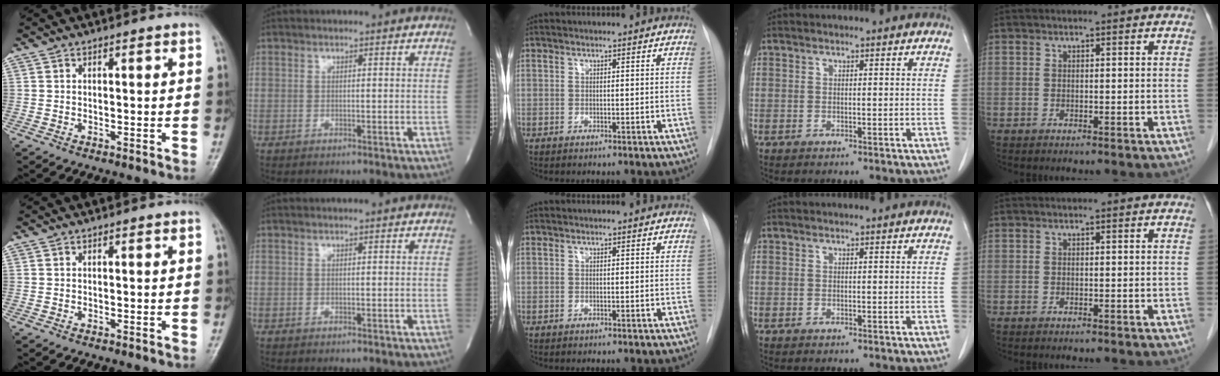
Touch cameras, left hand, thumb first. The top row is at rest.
{}